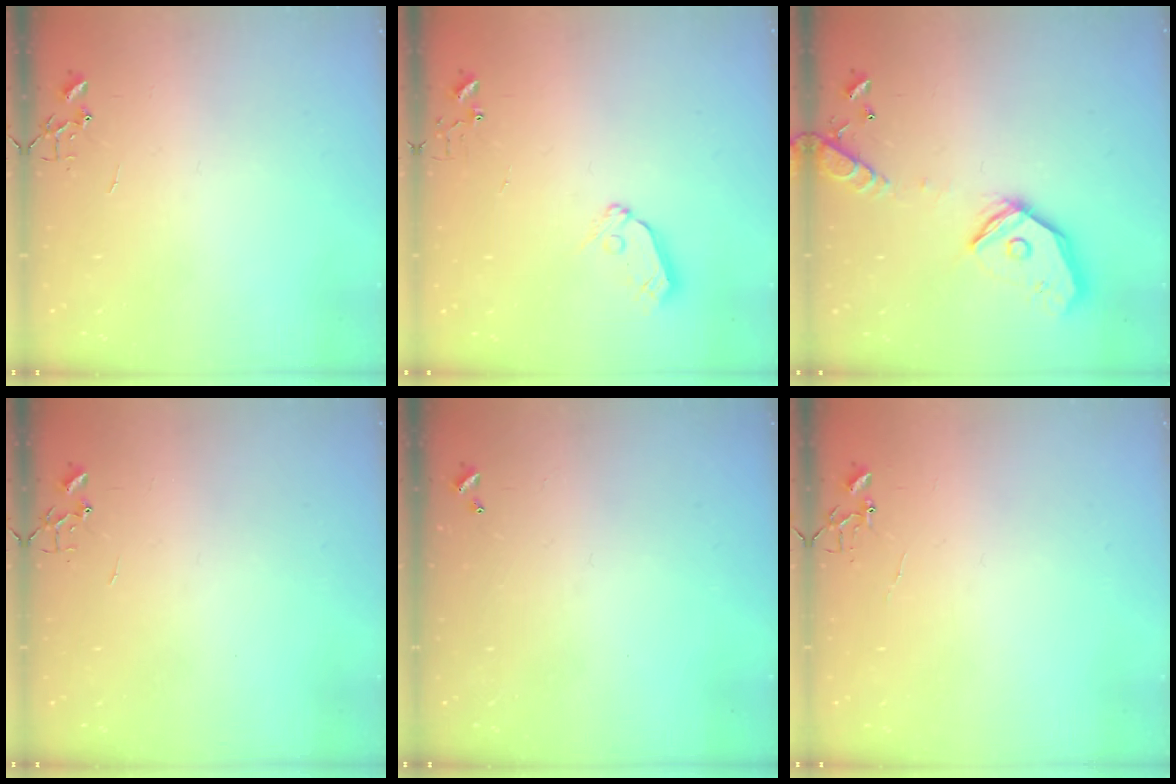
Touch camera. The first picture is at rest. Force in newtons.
{"total": 7.0, "press": 7.0, "slide": 0.6}
{"total": 17.6, "press": 17.4, "slide": 2.7}
{"total": 0.0}
{"total": 0.0}
{"total": 4.3, "press": 4.3, "slide": 0.3}